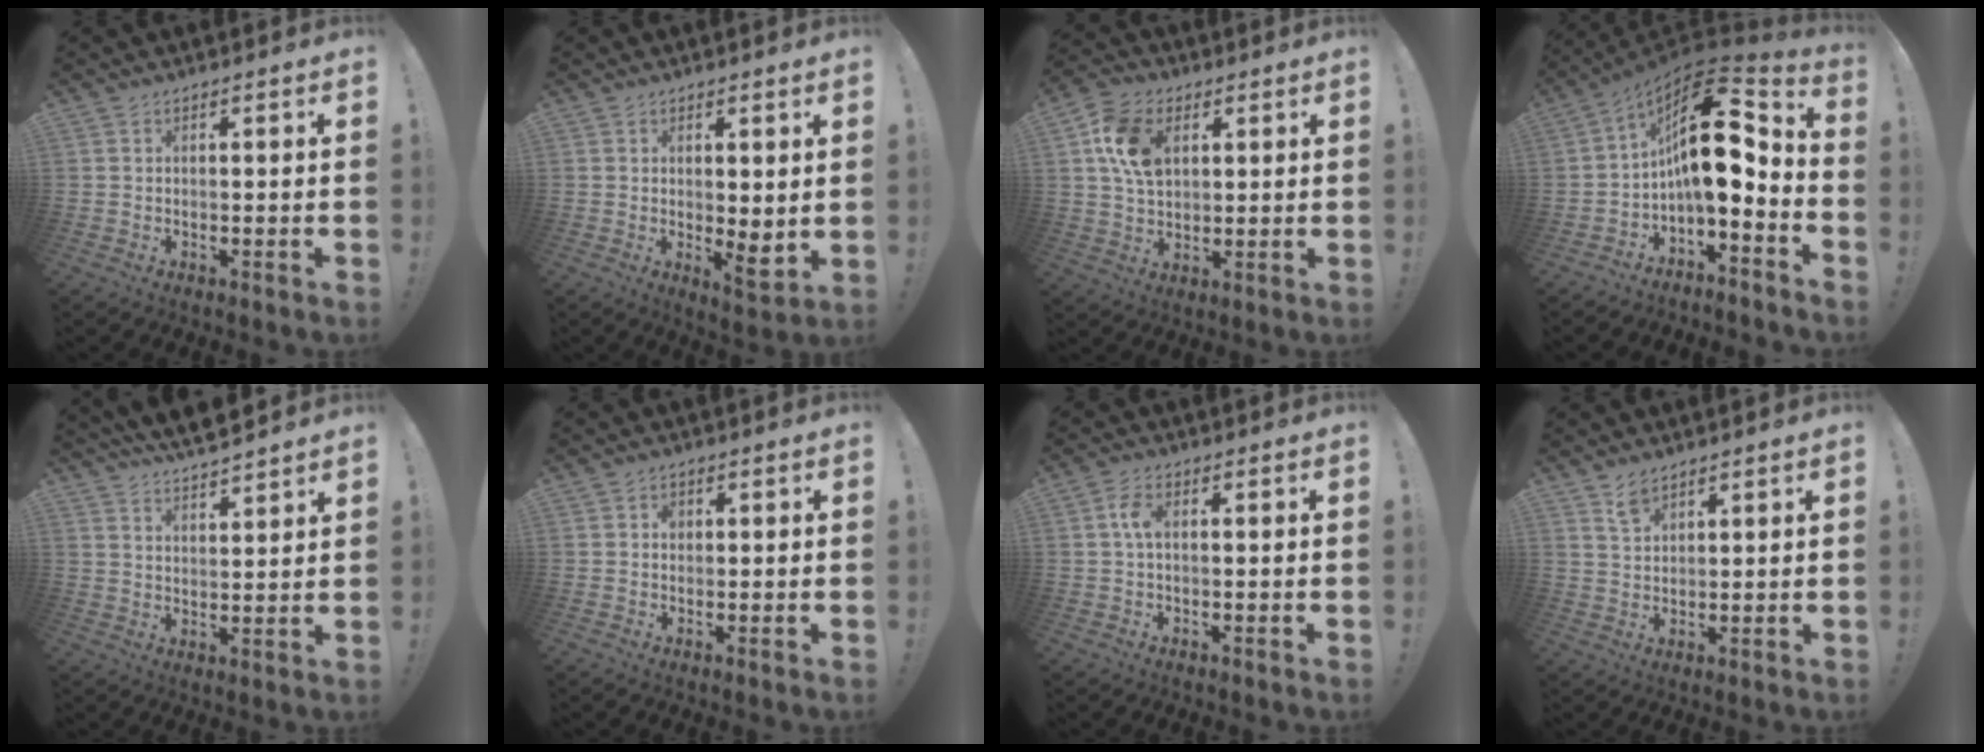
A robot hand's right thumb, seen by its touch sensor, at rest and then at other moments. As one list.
[{"total": 4.9, "force": [0.4, 2.1, 4.4], "torque": [-0.040, -0.020, 0.011]}, {"total": 13.3, "force": [4.3, 9.1, 8.7], "torque": [-0.151, 0.006, 0.084]}, {"total": 18.2, "force": [3.2, 8.0, 16.0], "torque": [-0.267, -0.015, 0.055]}, {"total": 6.9, "force": [6.4, 1.3, 2.0], "torque": [-0.046, -0.049, 0.117]}, {"total": 1.8, "force": [0.4, 1.5, 0.8], "torque": [0.000, -0.002, 0.004]}, {"total": 4.1, "force": [0.5, 2.1, 3.5], "torque": [-0.066, 0.004, 0.006]}, {"total": 4.2, "force": [3.4, 1.9, 1.4], "torque": [-0.018, -0.019, 0.064]}]